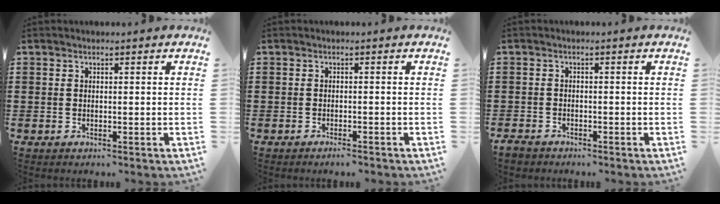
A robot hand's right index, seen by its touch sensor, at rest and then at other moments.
{"total": 1.1, "force": [-1.0, 0.0, 0.4], "torque": [-0.010, -0.001, -0.019]}
{"total": 1.5, "force": [-1.3, 0.6, 0.2], "torque": [-0.008, 0.002, -0.028]}